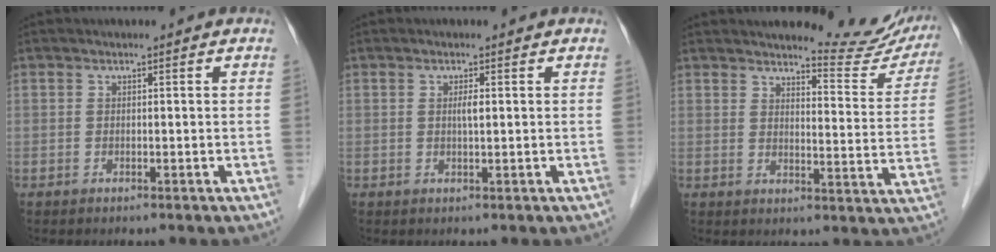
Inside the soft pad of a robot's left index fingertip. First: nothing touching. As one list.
[{"total": 1.3, "force": [-0.1, 0.1, 1.3], "torque": [-0.026, -0.004, -0.004]}, {"total": 12.2, "force": [11.8, 1.5, 2.8], "torque": [-0.024, -0.064, 0.120]}]